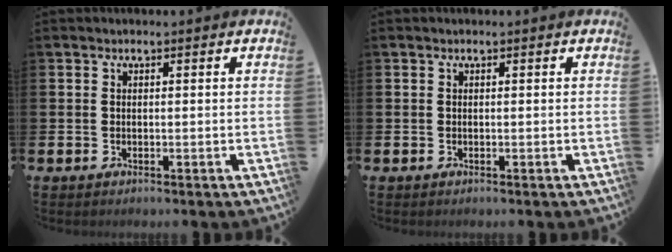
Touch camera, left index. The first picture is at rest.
{"total": 0.0}